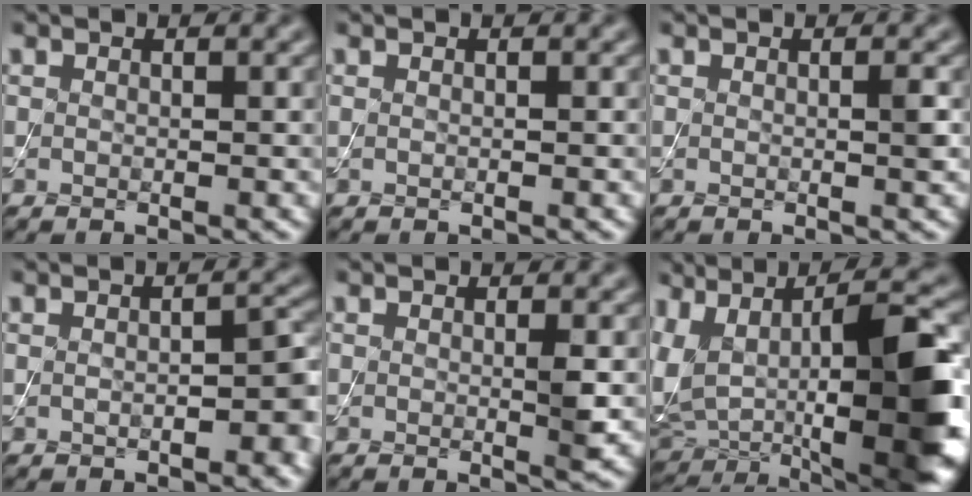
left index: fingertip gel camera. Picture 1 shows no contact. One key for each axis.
{"total": 0.0}
{"total": 0.8, "fx": 0.0, "fy": 0.0, "fz": 0.8, "tx": -0.013, "ty": -0.001, "tz": -0.001}
{"total": 3.0, "fx": -0.7, "fy": 1.0, "fz": 2.7, "tx": -0.044, "ty": 0.008, "tz": -0.009}
{"total": 1.4, "fx": 0.0, "fy": 0.1, "fz": 1.4, "tx": -0.023, "ty": -0.004, "tz": -0.002}
{"total": 14.5, "fx": 0.3, "fy": 7.2, "fz": 12.6, "tx": -0.217, "ty": -0.009, "tz": 0.011}